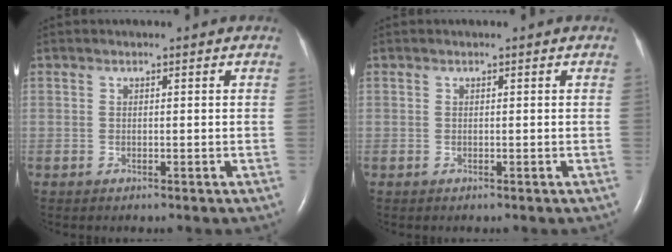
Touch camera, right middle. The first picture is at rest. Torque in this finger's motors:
{"motor_torque": [-0.03, 0.09, -0.03, 0.00]}